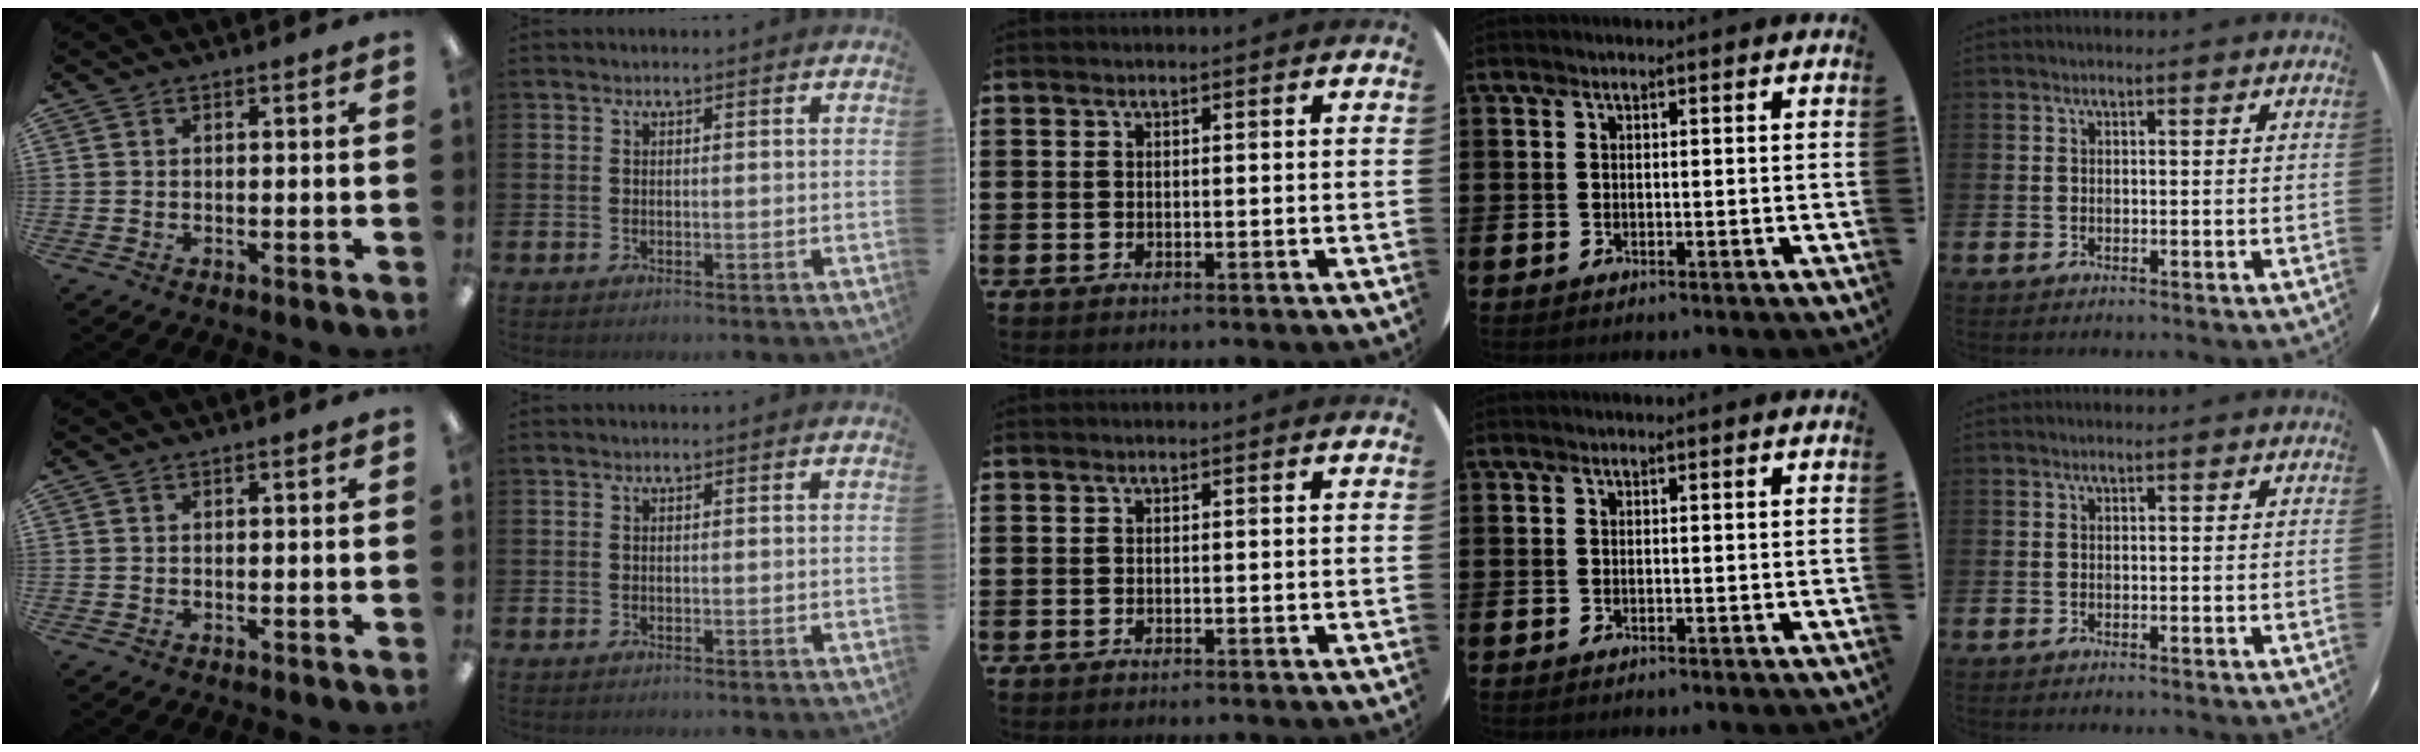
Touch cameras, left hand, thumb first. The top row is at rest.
{}